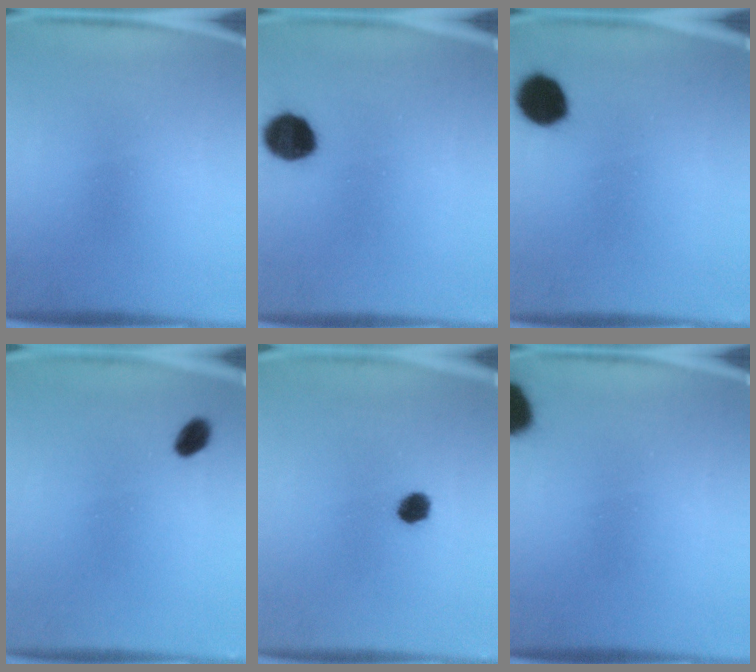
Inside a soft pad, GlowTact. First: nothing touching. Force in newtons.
{"total": 8.4}
{"total": 8.0}
{"total": 2.8}
{"total": 3.3}
{"total": 9.2}